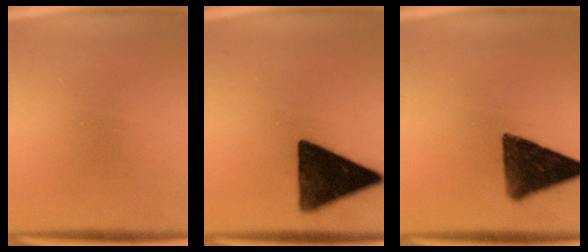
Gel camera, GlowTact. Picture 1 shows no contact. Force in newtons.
{"total": 14.0}
{"total": 12.1}